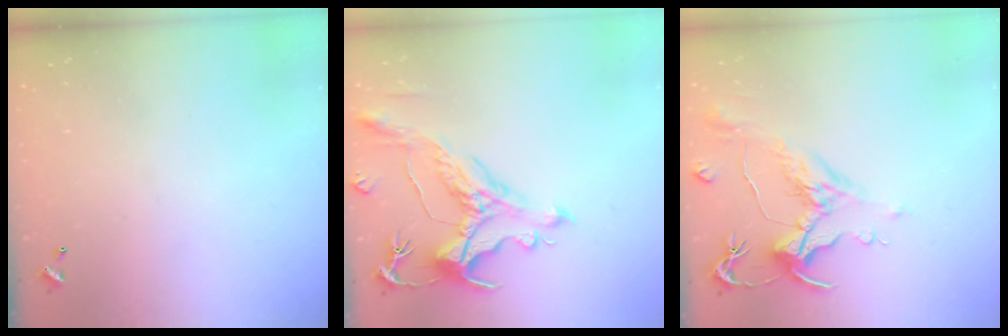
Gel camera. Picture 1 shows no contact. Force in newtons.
{"total": 1.7, "press": 0.9, "slide": 1.4}
{"total": 1.6, "press": 0.6, "slide": 1.4}